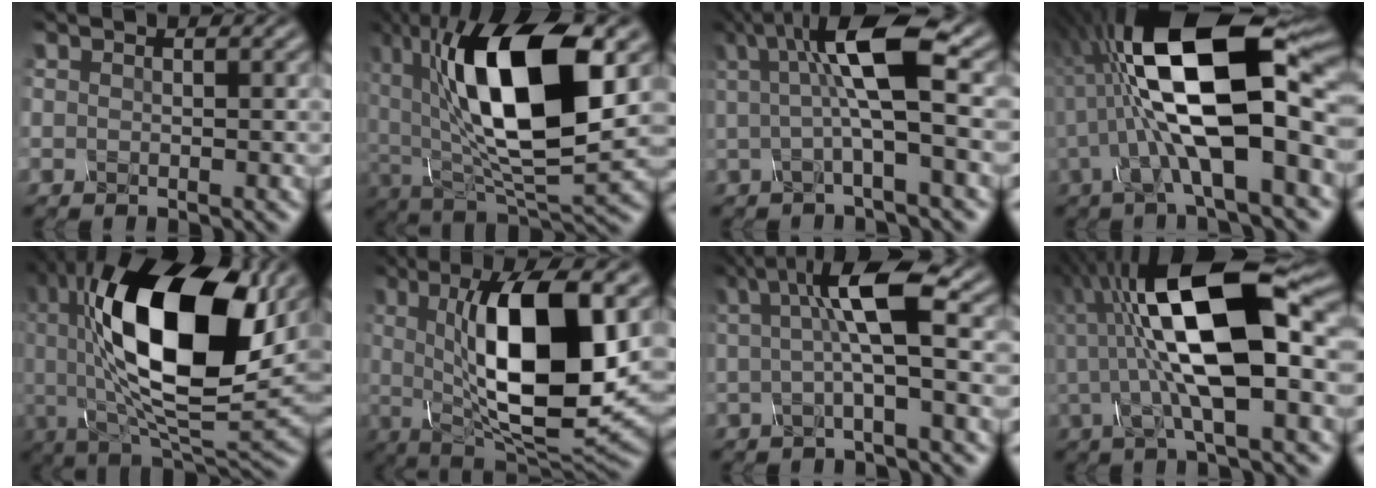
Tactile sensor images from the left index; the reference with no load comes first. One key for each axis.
{"total": 14.7, "fx": 3.5, "fy": 6.4, "fz": 12.8, "tx": -0.218, "ty": -0.002, "tz": 0.058}
{"total": 6.7, "fx": 1.2, "fy": 1.2, "fz": 6.5, "tx": -0.118, "ty": 0.011, "tz": 0.014}
{"total": 14.7, "fx": 0.5, "fy": 5.3, "fz": 13.7, "tx": -0.246, "ty": 0.023, "tz": -0.006}
{"total": 16.8, "fx": 4.2, "fy": 6.6, "fz": 14.9, "tx": -0.250, "ty": 0.002, "tz": 0.059}
{"total": 13.1, "fx": 1.7, "fy": 4.4, "fz": 12.2, "tx": -0.186, "ty": -0.005, "tz": 0.029}
{"total": 5.9, "fx": 1.0, "fy": 0.9, "fz": 5.7, "tx": -0.104, "ty": 0.012, "tz": 0.012}
{"total": 13.0, "fx": 1.2, "fy": 4.2, "fz": 12.3, "tx": -0.218, "ty": 0.020, "tz": 0.013}